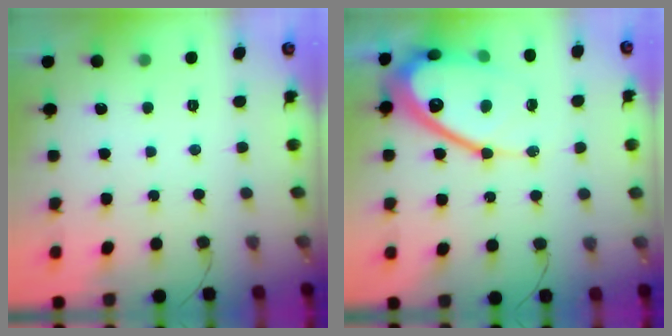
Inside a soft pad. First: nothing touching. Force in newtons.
{"total": 19.5, "press": 19.5, "slide": 1.7}